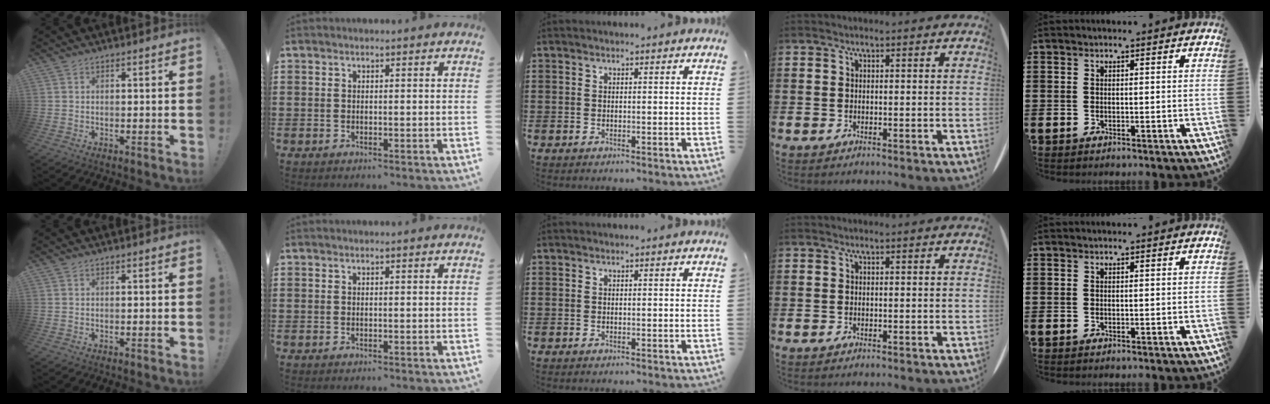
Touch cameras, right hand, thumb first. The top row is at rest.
{}